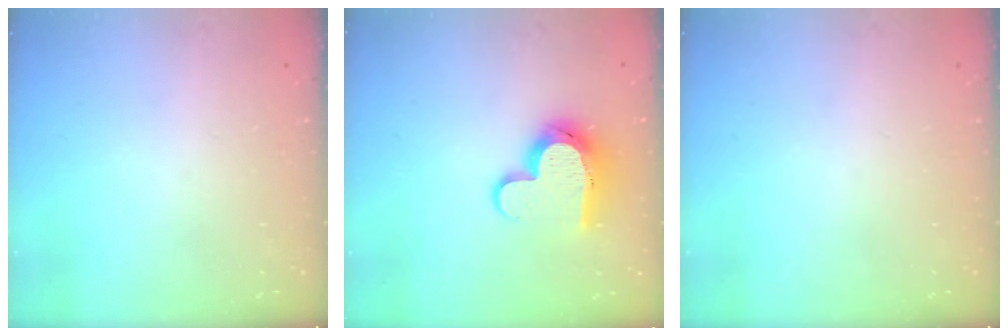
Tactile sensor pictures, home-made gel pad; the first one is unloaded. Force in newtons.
{"total": 11.7, "press": 11.7, "slide": 0.8}
{"total": 0.0}